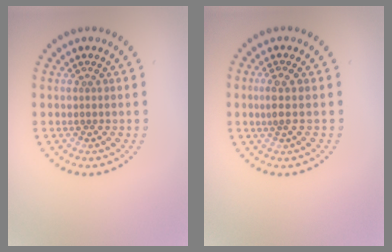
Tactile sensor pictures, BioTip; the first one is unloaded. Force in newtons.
{"total": 1.7, "press": 1.4, "slide": 1.0}